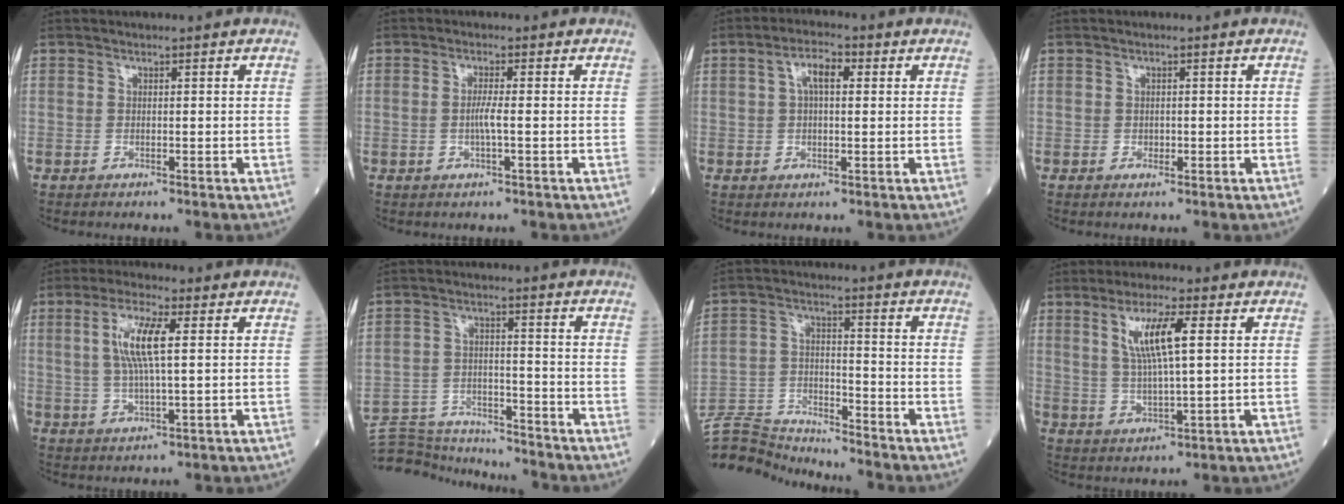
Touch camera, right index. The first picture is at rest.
{"total": 2.2, "force": [-0.4, -0.2, 2.1], "torque": [-0.042, -0.002, -0.008]}
{"total": 4.4, "force": [1.2, 1.6, 3.9], "torque": [-0.074, 0.017, 0.019]}
{"total": 0.8, "force": [-0.3, 0.5, 0.5], "torque": [-0.009, 0.000, -0.003]}
{"total": 7.8, "force": [1.8, 1.1, 7.5], "torque": [-0.158, 0.007, 0.035]}
{"total": 12.6, "force": [-12.4, 1.0, 1.3], "torque": [-0.024, 0.017, -0.200]}
{"total": 11.8, "force": [-11.8, -0.5, -0.1], "torque": [-0.006, 0.019, -0.223]}
{"total": 8.0, "force": [2.6, 0.7, 7.5], "torque": [-0.149, 0.003, 0.052]}